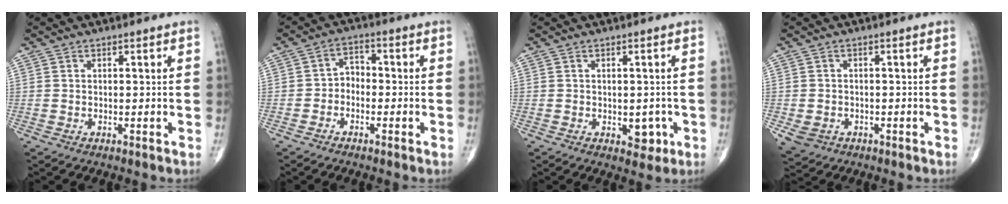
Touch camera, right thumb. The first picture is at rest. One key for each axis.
{"total": 3.6, "fx": -1.3, "fy": 2.7, "fz": 1.9, "tx": -0.011, "ty": 0.024, "tz": -0.036}
{"total": 3.6, "fx": -0.9, "fy": 2.4, "fz": 2.5, "tx": -0.005, "ty": 0.002, "tz": -0.007}
{"total": 4.0, "fx": -1.5, "fy": 3.3, "fz": 1.6, "tx": -0.030, "ty": 0.003, "tz": -0.017}